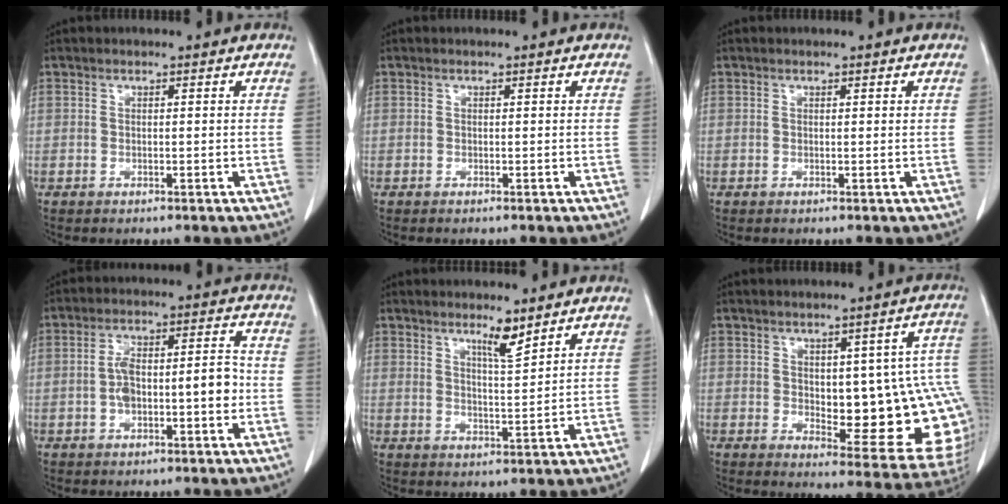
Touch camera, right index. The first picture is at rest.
{"total": 0.0}
{"total": 0.0}
{"total": 8.4, "force": [-1.5, 2.8, 7.8], "torque": [-0.140, 0.029, -0.025]}
{"total": 4.0, "force": [3.0, 0.1, 2.6], "torque": [-0.048, -0.009, 0.056]}
{"total": 15.3, "force": [-0.2, 5.2, 14.4], "torque": [-0.131, 0.013, 0.015]}